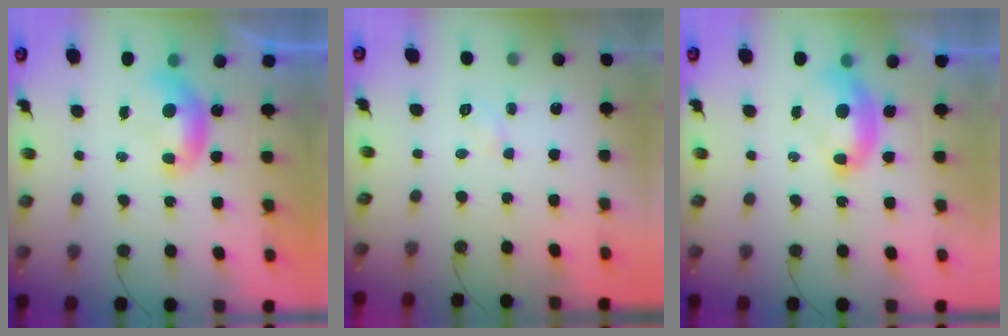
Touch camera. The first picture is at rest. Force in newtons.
{"total": 2.4, "press": 2.3, "slide": 0.4}
{"total": 2.9, "press": 2.9, "slide": 0.6}